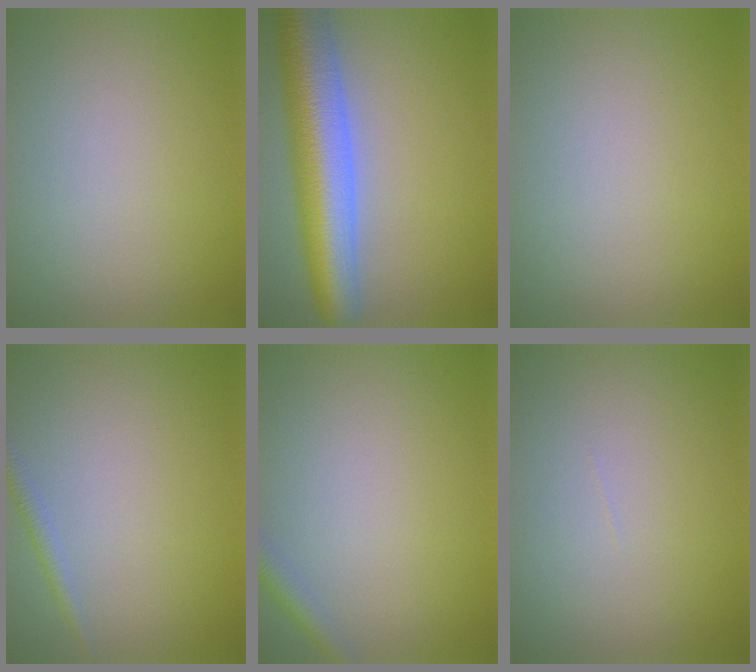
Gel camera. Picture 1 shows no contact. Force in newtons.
{"total": 9.8, "press": 9.8, "slide": 0.6}
{"total": 0.0}
{"total": 1.4, "press": 1.4, "slide": 0.0}
{"total": 1.6, "press": 1.6, "slide": 0.1}
{"total": 0.0}